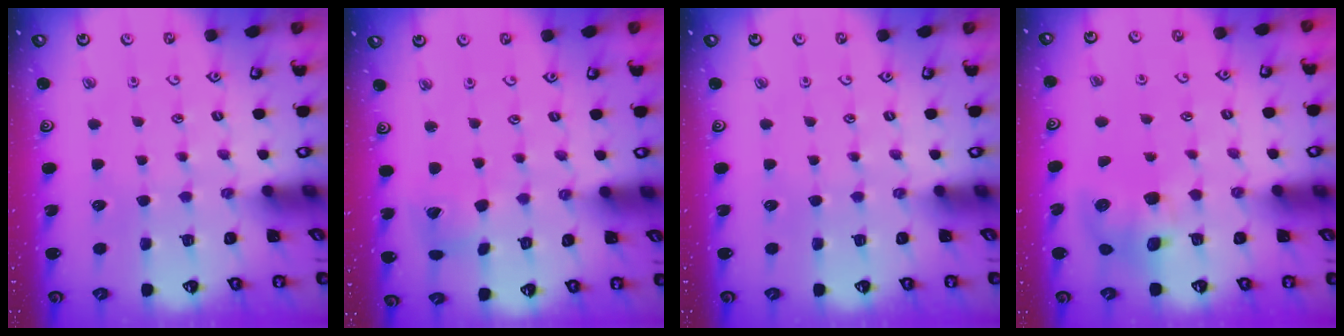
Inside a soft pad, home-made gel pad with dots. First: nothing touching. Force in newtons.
{"total": 7.1, "press": 7.0, "slide": 0.9}
{"total": 0.0}
{"total": 7.4, "press": 7.3, "slide": 1.0}